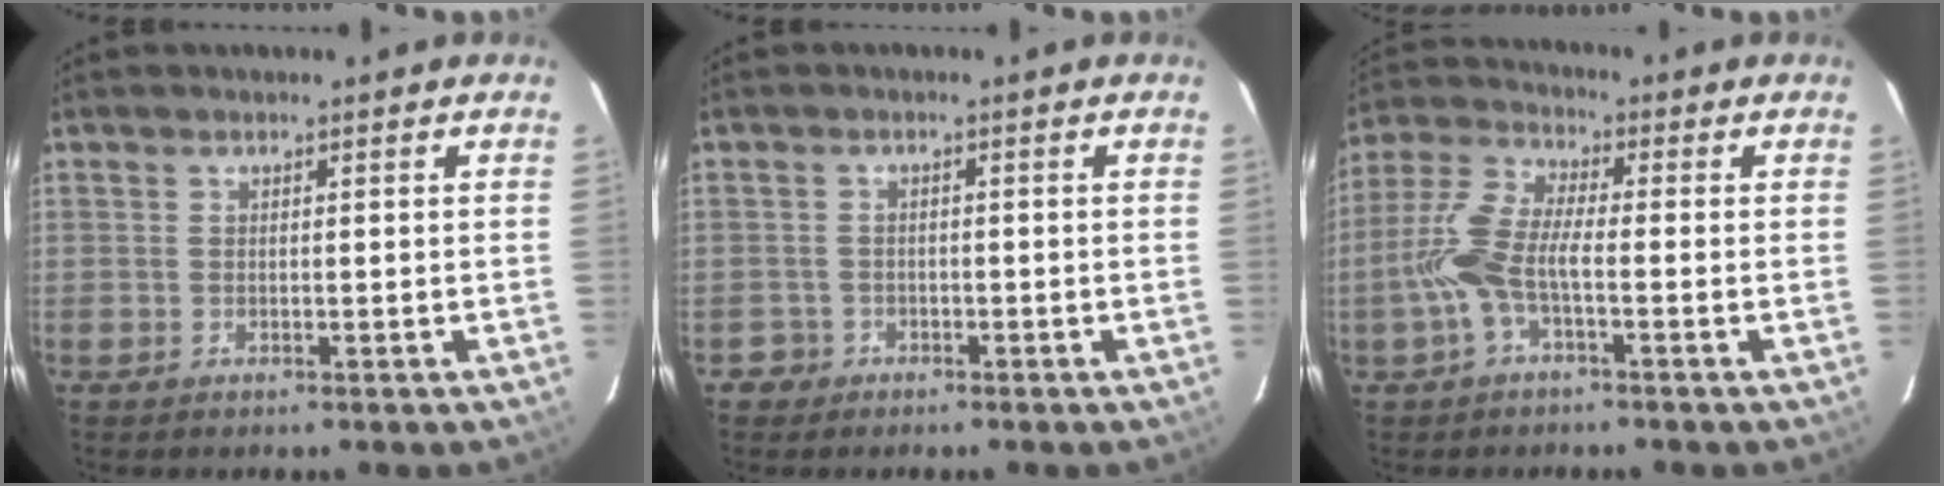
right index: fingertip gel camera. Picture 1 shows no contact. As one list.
[{"total": 2.8, "force": [-1.4, 2.5, -0.1], "torque": [0.001, 0.017, -0.021]}, {"total": 8.7, "force": [-2.6, 2.5, 7.9], "torque": [-0.186, 0.010, -0.055]}]